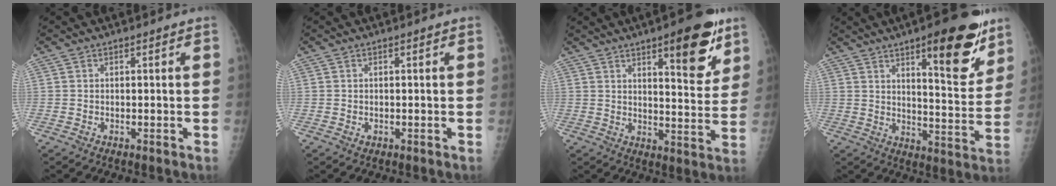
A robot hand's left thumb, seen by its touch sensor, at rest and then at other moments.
{"total": 0.9, "force": [-0.1, 0.7, 0.5], "torque": [-0.004, 0.000, 0.000]}
{"total": 13.5, "force": [7.7, 4.2, 10.3], "torque": [-0.108, -0.043, 0.106]}
{"total": 16.7, "force": [9.7, 5.0, 12.7], "torque": [-0.138, -0.057, 0.140]}